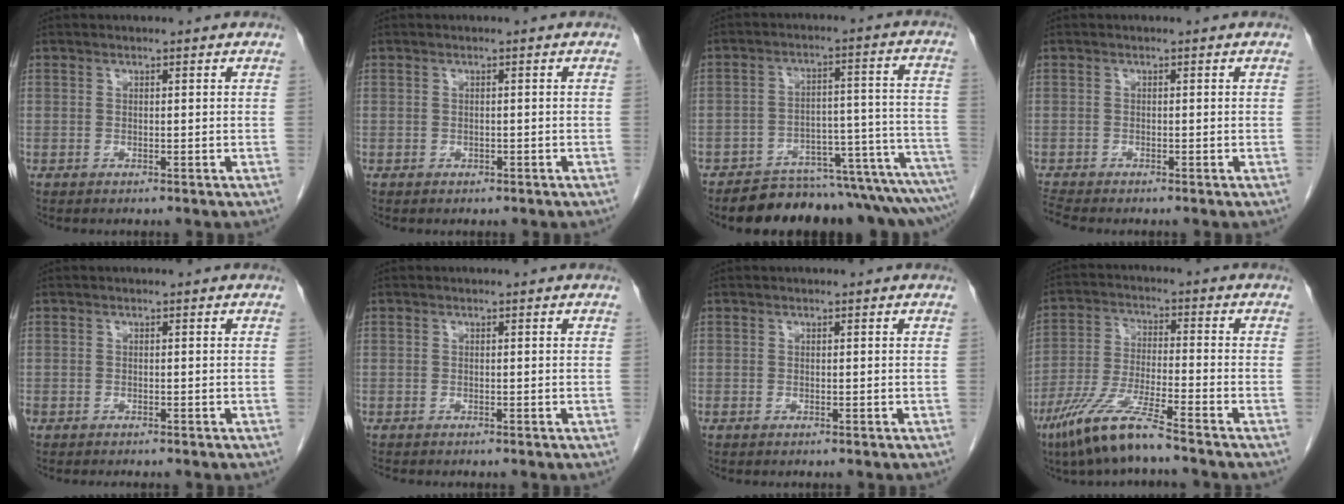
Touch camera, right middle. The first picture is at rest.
{"total": 0.5, "force": [-0.3, 0.4, 0.1], "torque": [-0.006, 0.002, -0.003]}
{"total": 18.1, "force": [-17.3, 2.1, 4.9], "torque": [0.003, 0.037, -0.222]}
{"total": 1.7, "force": [-1.5, -0.6, 0.0], "torque": [-0.016, -0.014, -0.032]}
{"total": 2.8, "force": [-2.3, 1.0, 1.2], "torque": [-0.021, -0.007, -0.031]}
{"total": 0.6, "force": [-0.6, -0.1, 0.1], "torque": [-0.011, -0.004, -0.014]}
{"total": 0.0}
{"total": 10.0, "force": [-7.2, 0.0, 7.0], "torque": [-0.147, -0.029, -0.141]}